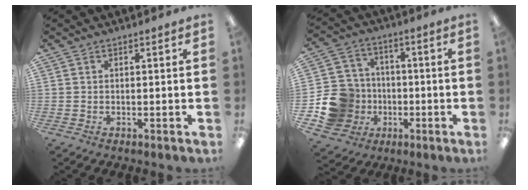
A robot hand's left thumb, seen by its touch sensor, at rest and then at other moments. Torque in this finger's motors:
{"motor_torque": [-0.12, 0.29, -0.01, 0.03, 0.07]}